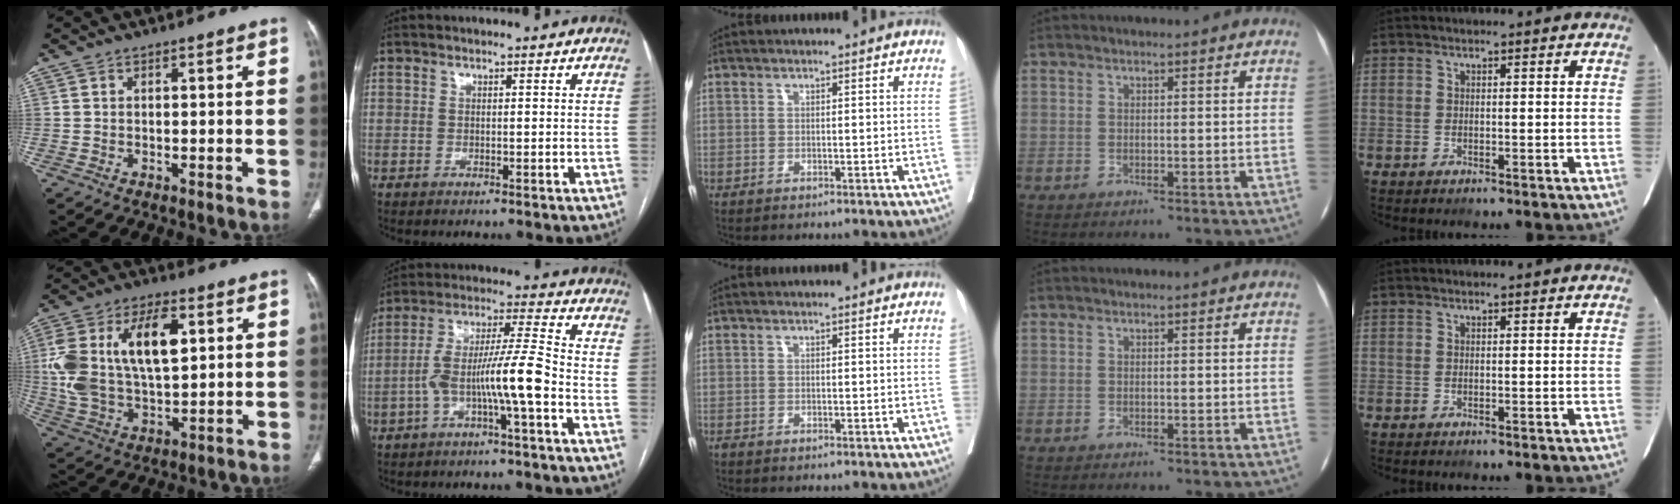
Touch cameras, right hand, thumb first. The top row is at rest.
{"thumb": {"total": 19.1, "force": [4.4, 10.0, 15.7], "torque": [-0.298, 0.003, 0.083]}, "index": {"total": 10.4, "force": [-3.7, -0.1, 9.7], "torque": [-0.184, 0.026, -0.066]}}